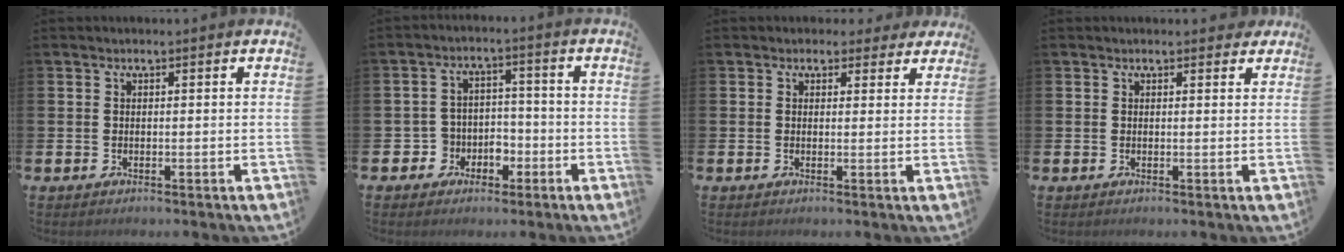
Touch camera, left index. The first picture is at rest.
{"total": 4.2, "force": [-1.8, 3.8, 0.4], "torque": [-0.032, 0.008, -0.038]}
{"total": 2.0, "force": [1.5, 1.4, 0.1], "torque": [0.006, -0.002, 0.021]}
{"total": 0.9, "force": [0.7, 0.5, 0.3], "torque": [0.003, 0.004, 0.010]}